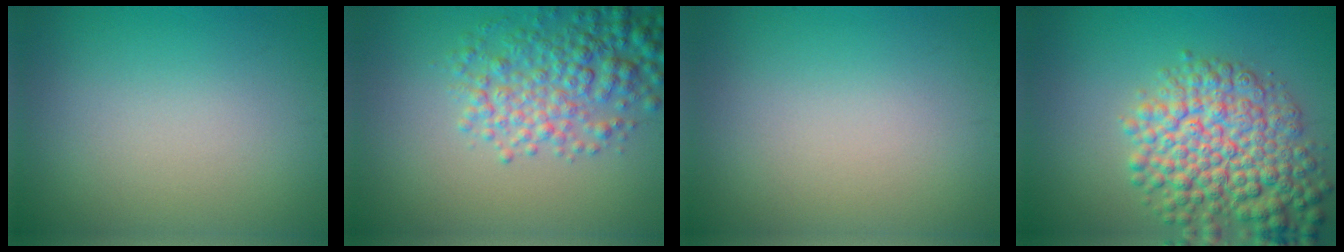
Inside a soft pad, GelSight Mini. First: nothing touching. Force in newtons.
{"total": 5.3, "press": 5.3, "slide": 0.1}
{"total": 0.0}
{"total": 8.4, "press": 8.4, "slide": 0.3}